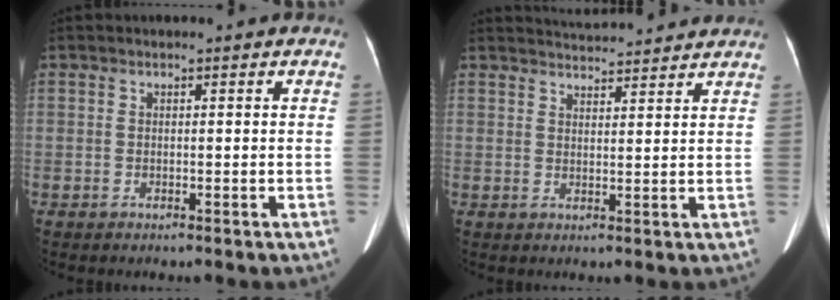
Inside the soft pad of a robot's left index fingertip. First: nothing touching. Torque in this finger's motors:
{"motor_torque": [-0.52, -1.21, -0.04, 0.00]}